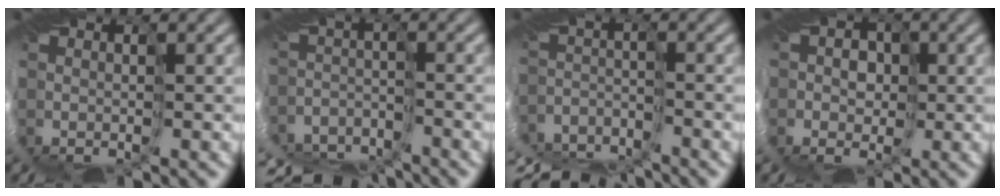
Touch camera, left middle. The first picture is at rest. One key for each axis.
{"total": 9.6, "fx": -9.0, "fy": 2.9, "fz": 1.4, "tx": -0.011, "ty": -0.007, "tz": -0.141}
{"total": 9.8, "fx": -9.4, "fy": 2.5, "fz": 1.3, "tx": -0.014, "ty": -0.012, "tz": -0.154}
{"total": 3.2, "fx": 0.3, "fy": 2.9, "fz": 1.3, "tx": -0.014, "ty": 0.009, "tz": 0.000}